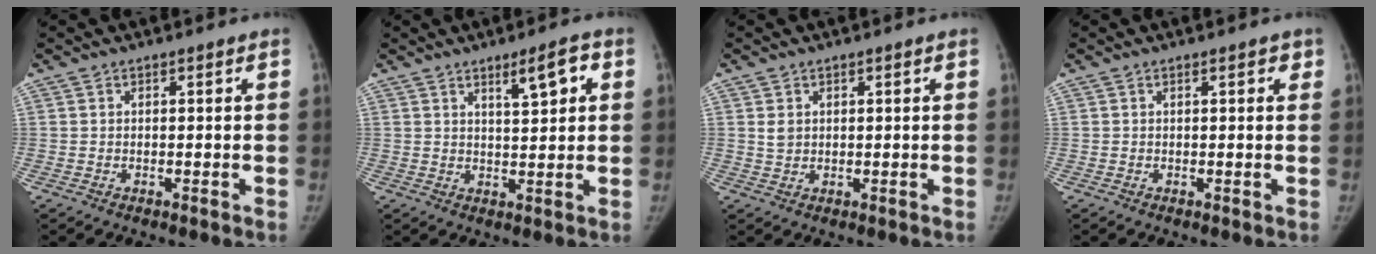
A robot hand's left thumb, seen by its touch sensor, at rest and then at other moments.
{"total": 5.7, "force": [2.6, 1.5, 4.8], "torque": [-0.066, -0.011, 0.043]}
{"total": 2.1, "force": [0.7, 1.7, 1.0], "torque": [-0.011, -0.007, 0.018]}
{"total": 1.4, "force": [0.7, 0.6, 1.0], "torque": [-0.007, 0.000, 0.008]}